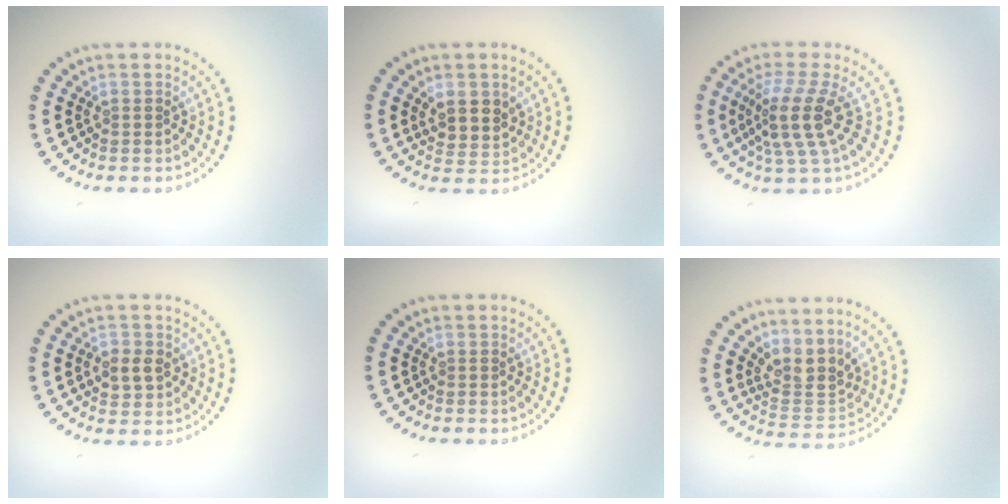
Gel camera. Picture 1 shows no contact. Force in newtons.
{"total": 2.8, "press": 2.5, "slide": 1.3}
{"total": 4.3, "press": 3.2, "slide": 2.9}
{"total": 2.6, "press": 2.5, "slide": 0.5}
{"total": 0.0}
{"total": 3.4, "press": 2.6, "slide": 2.3}